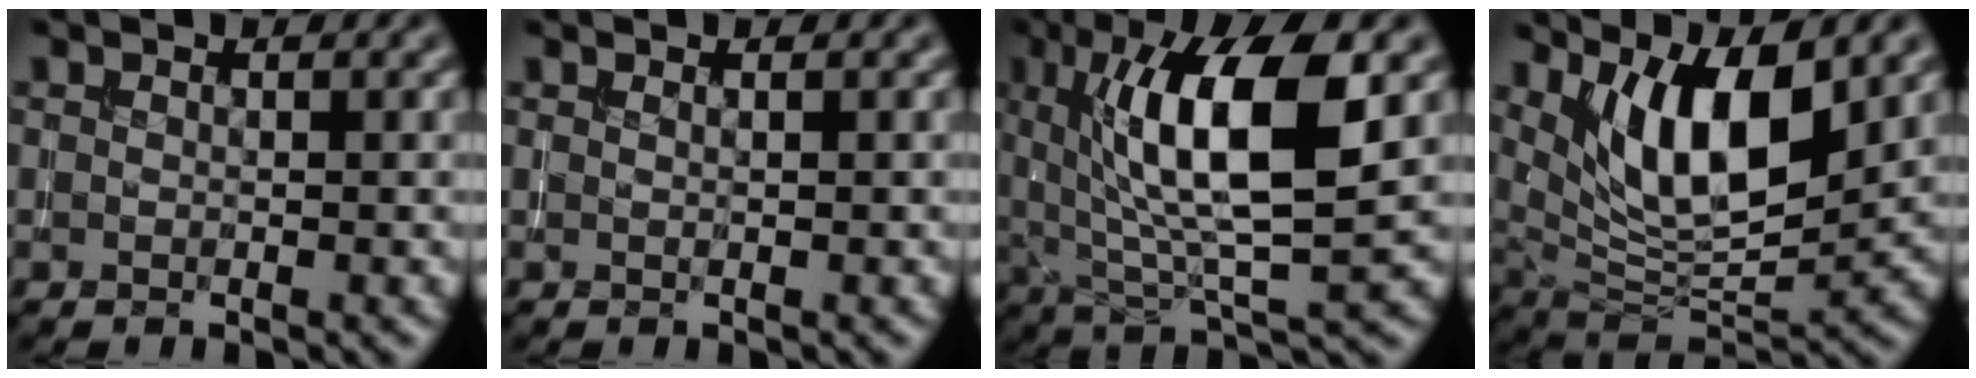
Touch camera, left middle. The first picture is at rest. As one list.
[{"total": 0.9, "force": [0.5, 0.3, 0.7], "torque": [-0.006, -0.006, -0.002]}, {"total": 11.7, "force": [2.9, 3.5, 10.8], "torque": [-0.177, 0.001, 0.053]}, {"total": 9.7, "force": [3.6, 3.6, 8.2], "torque": [-0.138, -0.020, 0.070]}]